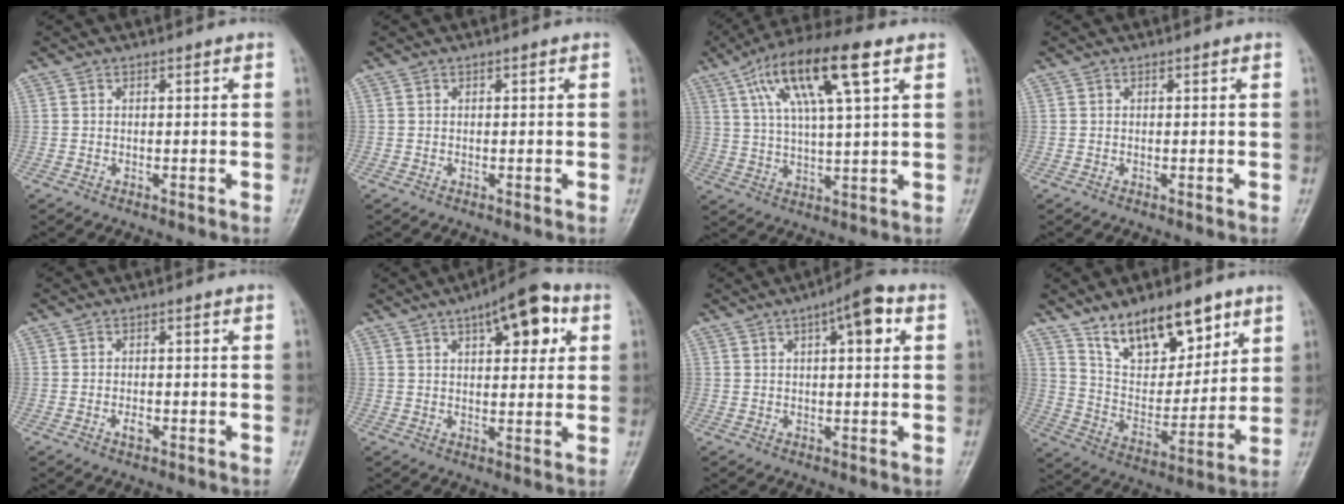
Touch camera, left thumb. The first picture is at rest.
{"total": 0.0}
{"total": 16.2, "force": [7.2, 4.0, 13.9], "torque": [-0.256, 0.004, 0.125]}
{"total": 0.0}
{"total": 1.6, "force": [-0.7, 0.9, 1.1], "torque": [-0.018, 0.005, -0.011]}
{"total": 11.2, "force": [4.9, 4.7, 9.0], "torque": [-0.096, -0.001, 0.062]}
{"total": 7.3, "force": [2.7, 2.3, 6.4], "torque": [-0.084, 0.010, 0.033]}
{"total": 16.2, "force": [10.6, 7.7, 9.5], "torque": [-0.105, -0.063, 0.195]}